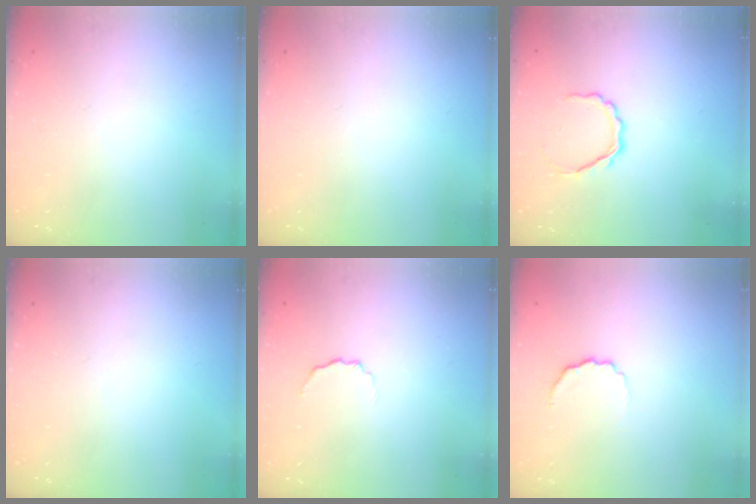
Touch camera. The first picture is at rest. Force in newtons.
{"total": 0.0}
{"total": 5.3, "press": 5.1, "slide": 1.2}
{"total": 0.0}
{"total": 4.1, "press": 3.9, "slide": 1.2}
{"total": 4.3, "press": 4.2, "slide": 1.0}